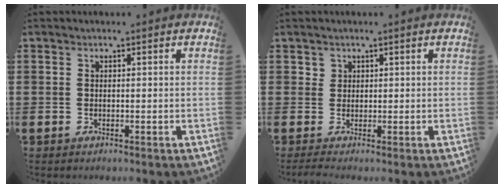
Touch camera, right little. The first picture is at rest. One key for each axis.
{"total": 1.3, "fx": 0.5, "fy": 1.2, "fz": 0.3, "tx": 0.015, "ty": -0.004, "tz": 0.004}